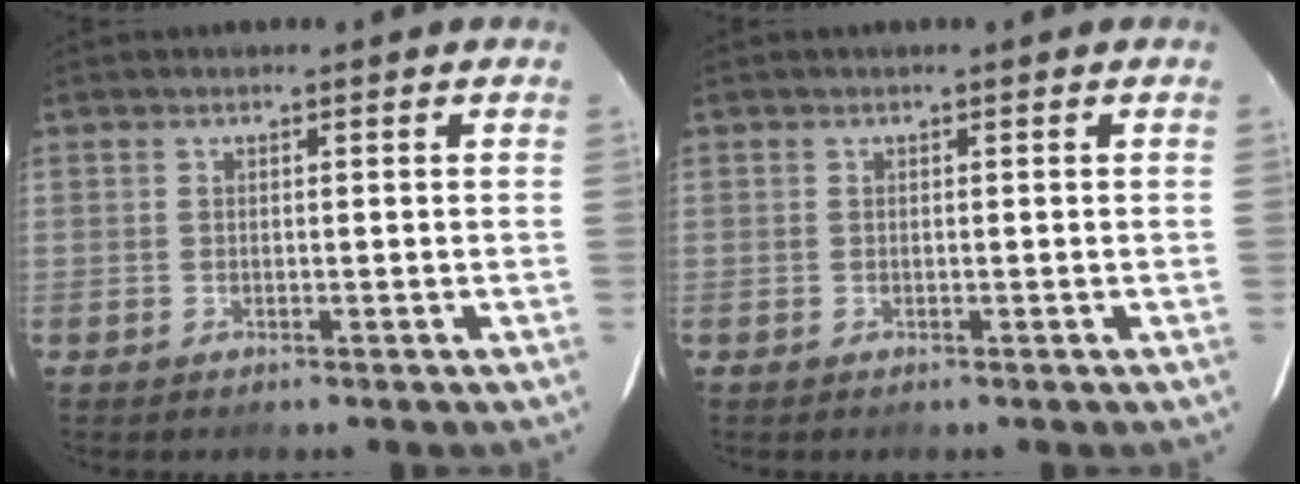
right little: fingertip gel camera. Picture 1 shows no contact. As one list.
[{"total": 0.0}]